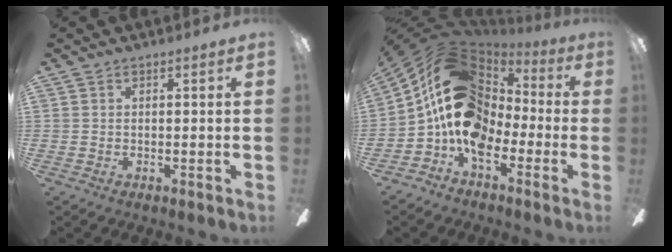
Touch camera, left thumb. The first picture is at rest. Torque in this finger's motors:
{"motor_torque": [1.09, 3.44, 0.31, 0.32, 0.32]}